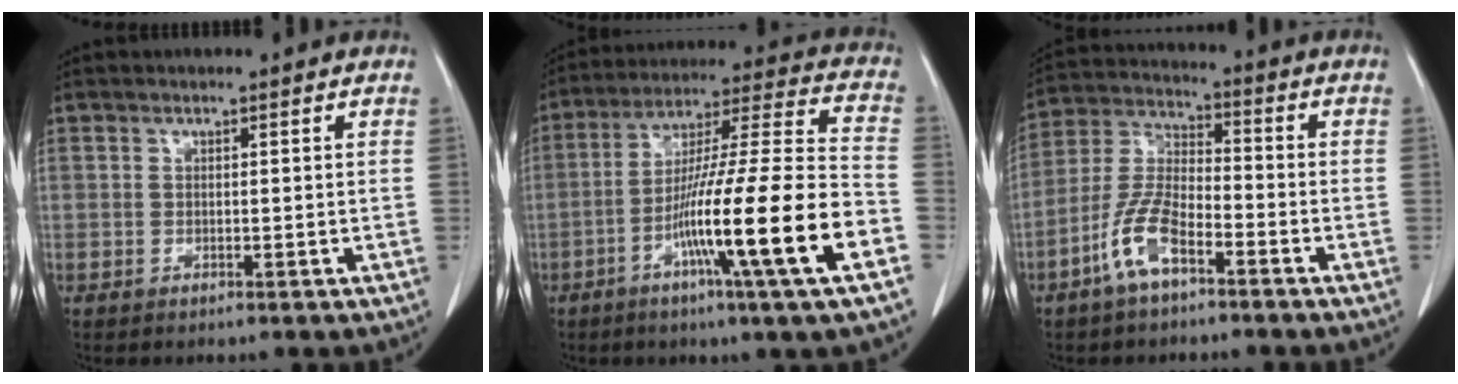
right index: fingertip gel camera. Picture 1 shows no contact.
{"total": 20.7, "force": [-8.0, -0.8, 19.1], "torque": [-0.310, -0.018, -0.141]}
{"total": 8.9, "force": [-5.0, 3.1, 6.7], "torque": [-0.154, 0.005, -0.100]}